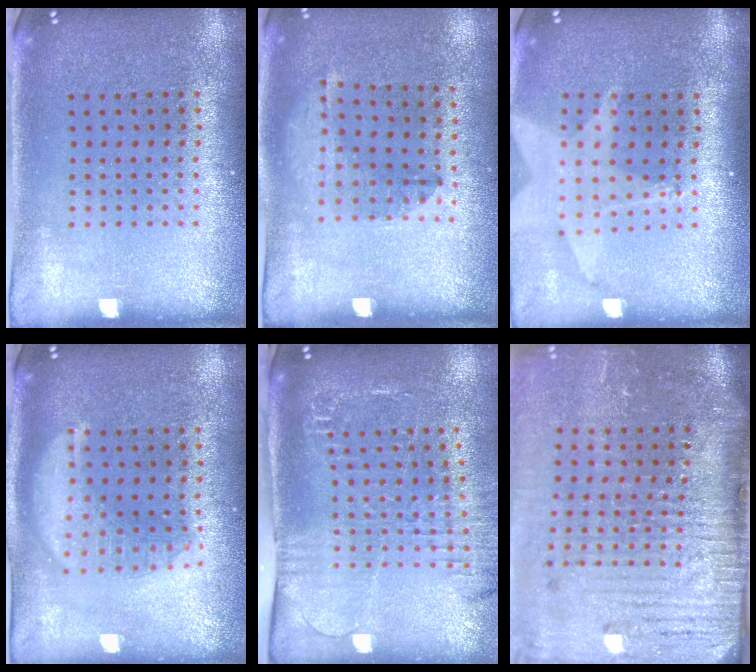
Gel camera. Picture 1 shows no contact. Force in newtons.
{"total": 1.3, "press": 0.9, "slide": 1.0}
{"total": 2.0, "press": 1.5, "slide": 1.2}
{"total": 2.8, "press": 2.7, "slide": 0.4}
{"total": 1.9, "press": 1.8, "slide": 0.8}
{"total": 5.0, "press": 4.1, "slide": 2.8}